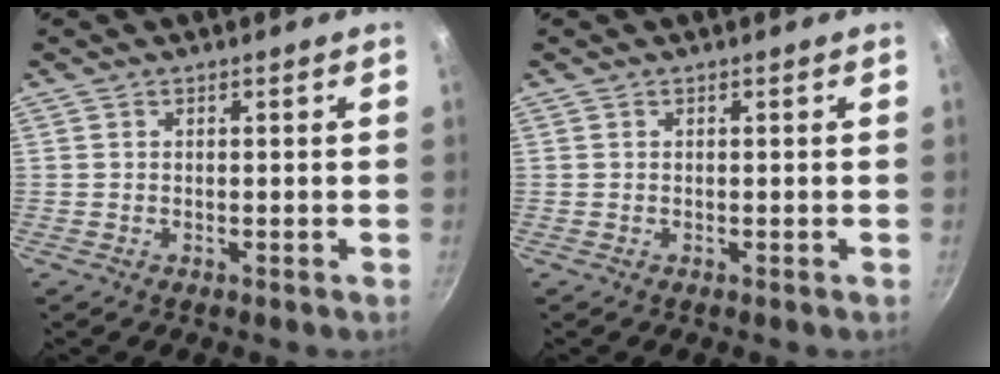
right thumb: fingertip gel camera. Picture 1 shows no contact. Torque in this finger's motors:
{"motor_torque": [-0.28, 0.11, 0.48, -0.30, -0.01]}